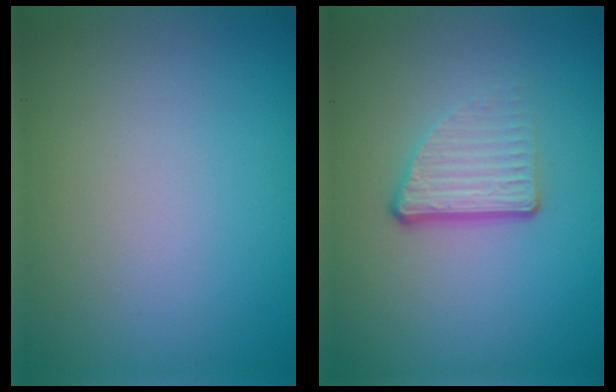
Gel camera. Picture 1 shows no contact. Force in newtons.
{"total": 3.4, "press": 2.2, "slide": 2.7}